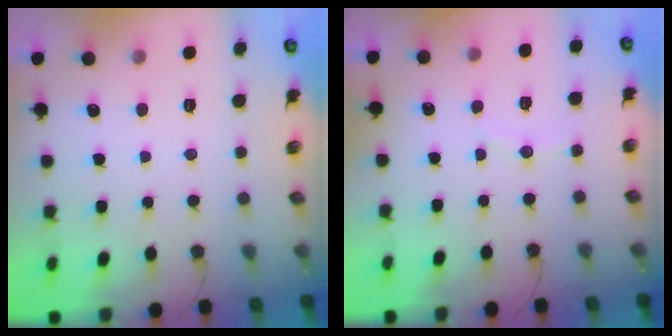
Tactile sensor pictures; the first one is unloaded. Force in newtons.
{"total": 4.5, "press": 4.4, "slide": 0.9}